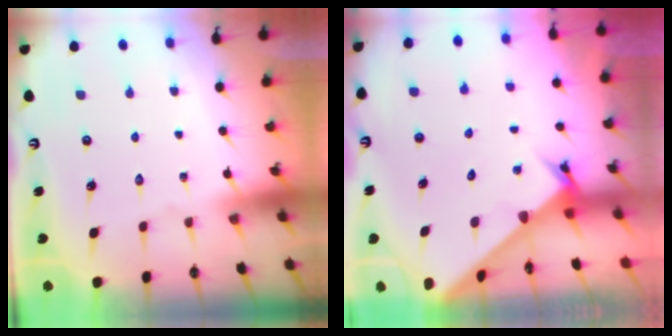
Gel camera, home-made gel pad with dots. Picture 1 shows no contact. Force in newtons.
{"total": 2.7, "press": 2.7, "slide": 0.2}